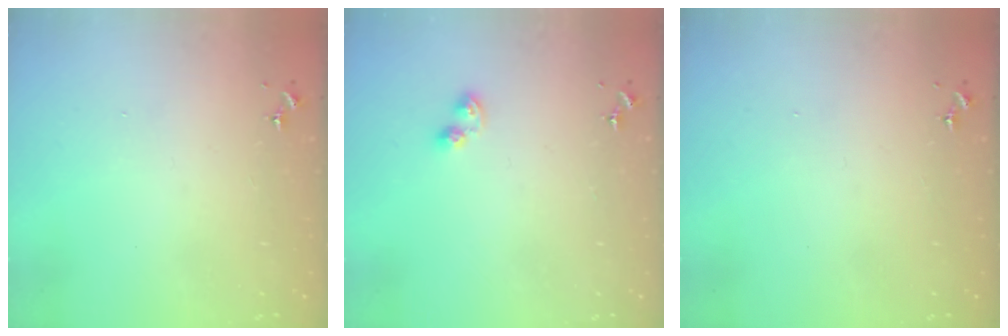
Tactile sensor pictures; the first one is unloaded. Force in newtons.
{"total": 4.3, "press": 4.3, "slide": 0.3}
{"total": 0.0}